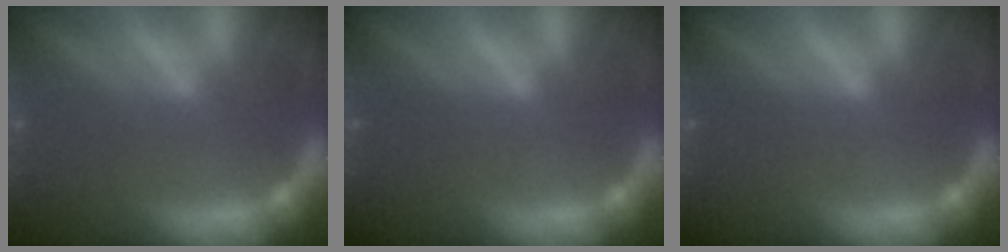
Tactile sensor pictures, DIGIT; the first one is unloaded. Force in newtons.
{"total": 0.0}
{"total": 0.0}